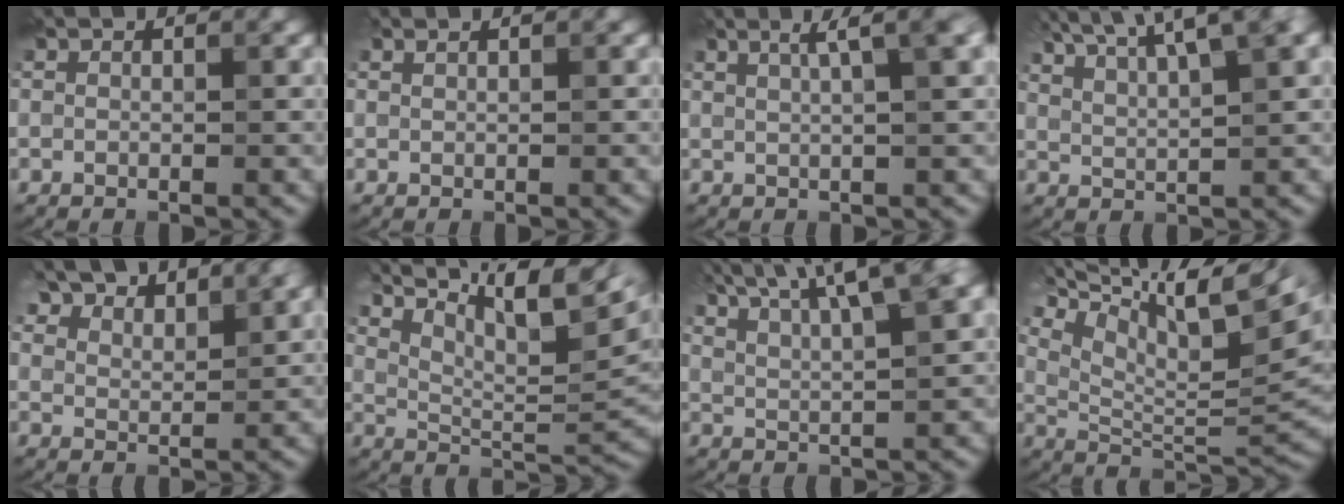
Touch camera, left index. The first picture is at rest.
{"total": 0.8, "force": [0.7, 0.2, 0.4], "torque": [-0.008, 0.001, 0.009]}
{"total": 4.9, "force": [2.5, 1.3, 4.1], "torque": [-0.040, 0.020, 0.021]}
{"total": 10.6, "force": [7.1, 3.0, 7.2], "torque": [-0.111, 0.039, 0.084]}
{"total": 8.0, "force": [6.5, 3.0, 3.5], "torque": [-0.065, 0.010, 0.103]}
{"total": 13.5, "force": [8.3, 3.9, 9.9], "torque": [-0.144, 0.021, 0.123]}
{"total": 12.0, "force": [7.7, 3.5, 8.5], "torque": [-0.122, 0.045, 0.083]}
{"total": 14.6, "force": [8.2, 4.5, 11.3], "torque": [-0.203, 0.033, 0.147]}